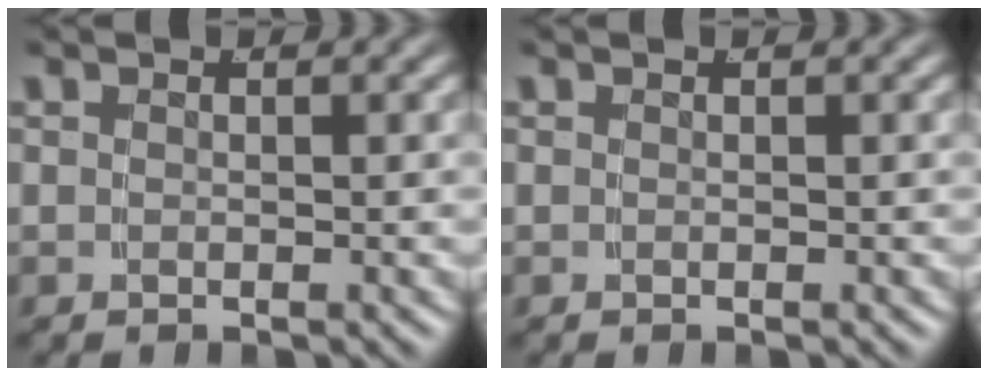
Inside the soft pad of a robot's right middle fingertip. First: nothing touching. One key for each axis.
{"total": 0.0}